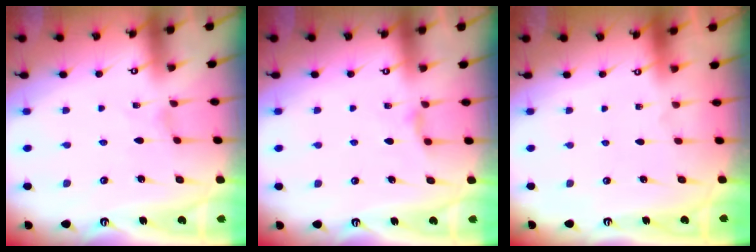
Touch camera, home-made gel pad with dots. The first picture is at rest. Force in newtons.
{"total": 4.2, "press": 4.2, "slide": 0.5}
{"total": 0.0}